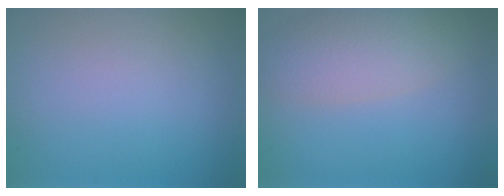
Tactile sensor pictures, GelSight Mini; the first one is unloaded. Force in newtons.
{"total": 4.9, "press": 4.9, "slide": 0.5}